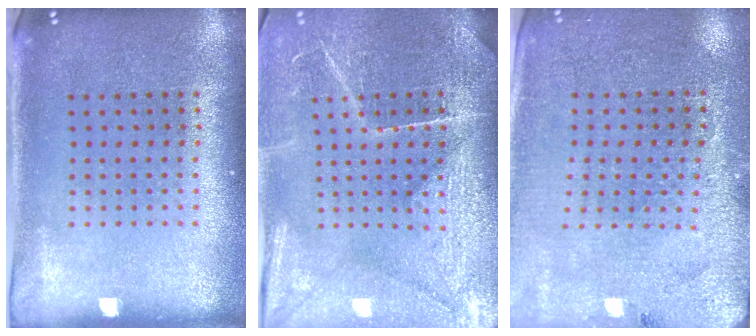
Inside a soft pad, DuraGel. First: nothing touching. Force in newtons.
{"total": 3.8, "press": 3.7, "slide": 1.1}
{"total": 2.9, "press": 2.8, "slide": 0.4}